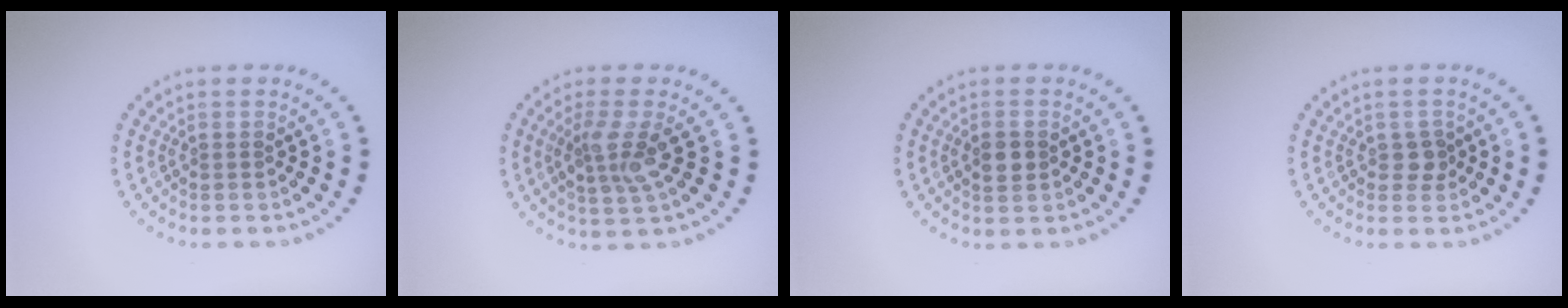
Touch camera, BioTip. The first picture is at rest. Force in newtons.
{"total": 2.9, "press": 2.6, "slide": 1.3}
{"total": 1.9, "press": 1.9, "slide": 0.1}
{"total": 1.3, "press": 1.3, "slide": 0.5}